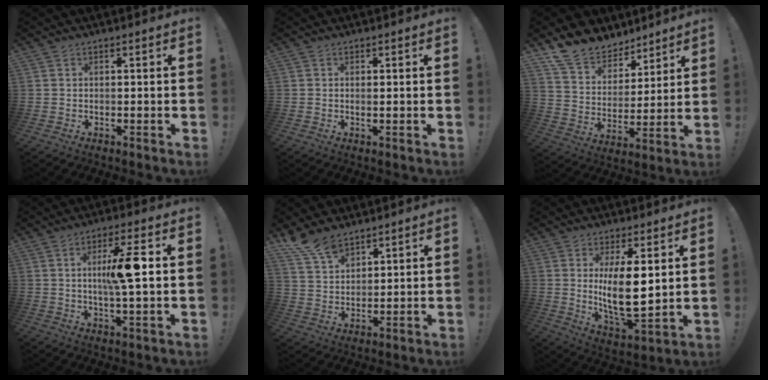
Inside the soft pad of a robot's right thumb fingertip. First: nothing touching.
{"total": 0.7, "force": [0.5, -0.1, 0.5], "torque": [0.003, -0.007, 0.006]}
{"total": 13.3, "force": [11.2, 6.8, 2.5], "torque": [-0.059, -0.085, 0.213]}
{"total": 10.8, "force": [1.2, 0.9, 10.7], "torque": [-0.183, 0.000, 0.012]}
{"total": 9.1, "force": [7.5, 3.9, 3.3], "torque": [-0.067, -0.044, 0.146]}
{"total": 13.3, "force": [3.1, 4.8, 12.0], "torque": [-0.208, -0.036, 0.048]}